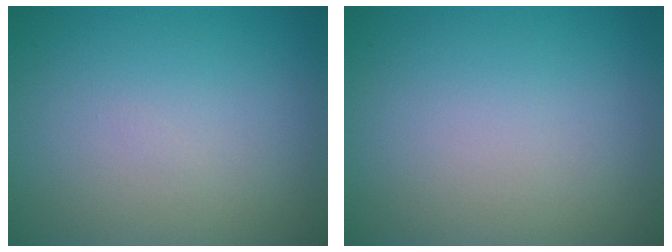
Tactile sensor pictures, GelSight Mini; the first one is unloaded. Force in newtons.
{"total": 0.0}